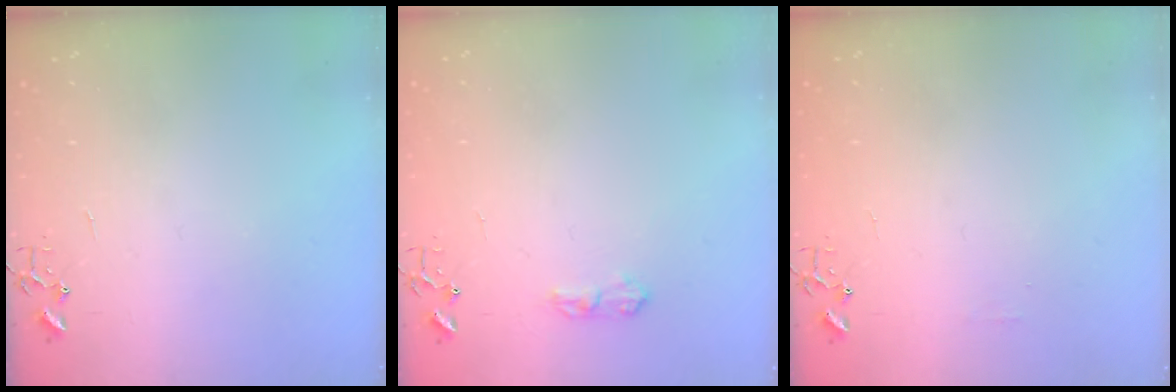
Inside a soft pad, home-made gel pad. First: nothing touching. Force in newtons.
{"total": 7.1, "press": 7.0, "slide": 0.9}
{"total": 3.9, "press": 3.8, "slide": 0.6}